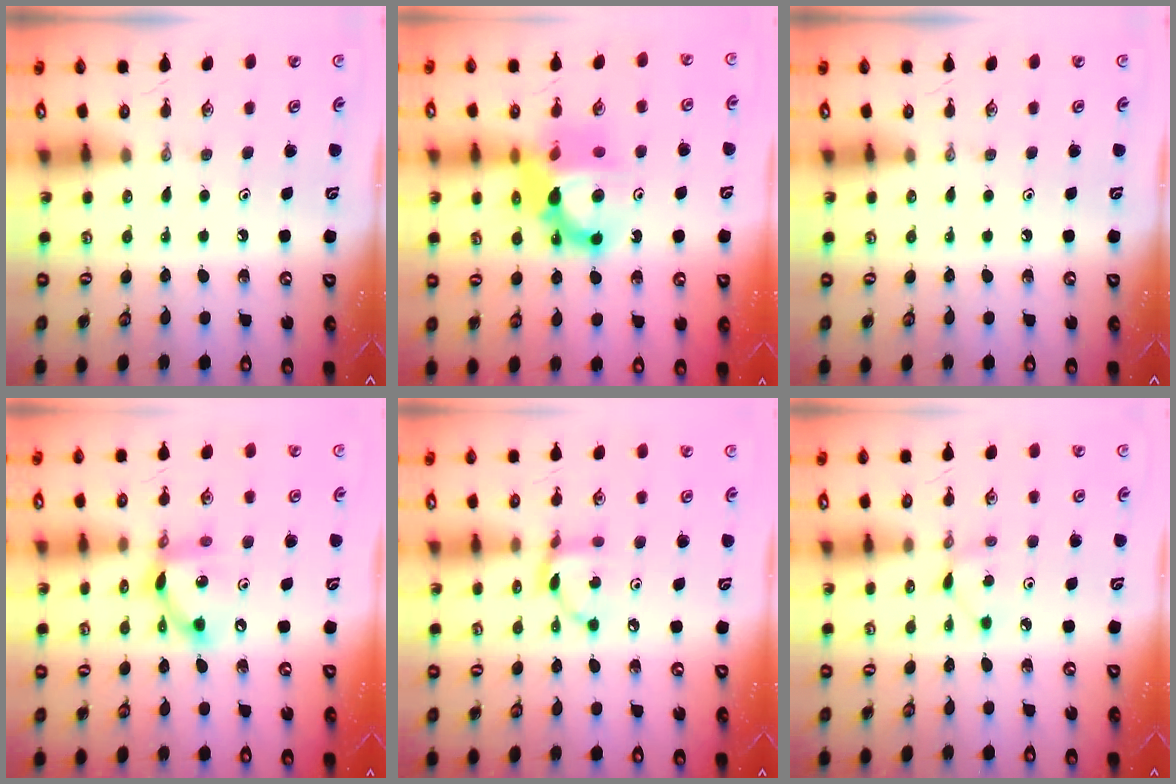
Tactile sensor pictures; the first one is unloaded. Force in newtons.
{"total": 11.6, "press": 11.4, "slide": 2.3}
{"total": 0.0}
{"total": 11.7, "press": 11.7, "slide": 0.6}
{"total": 6.6, "press": 6.6, "slide": 0.3}
{"total": 1.9, "press": 1.9, "slide": 0.2}